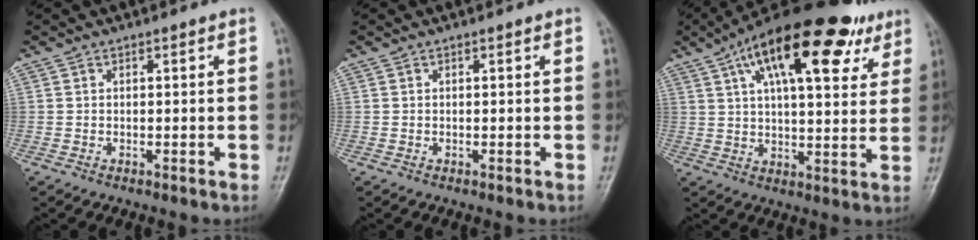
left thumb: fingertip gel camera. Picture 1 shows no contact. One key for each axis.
{"total": 0.0}
{"total": 23.1, "fx": 11.9, "fy": 9.1, "fz": 17.6, "tx": -0.252, "ty": -0.004, "tz": 0.182}